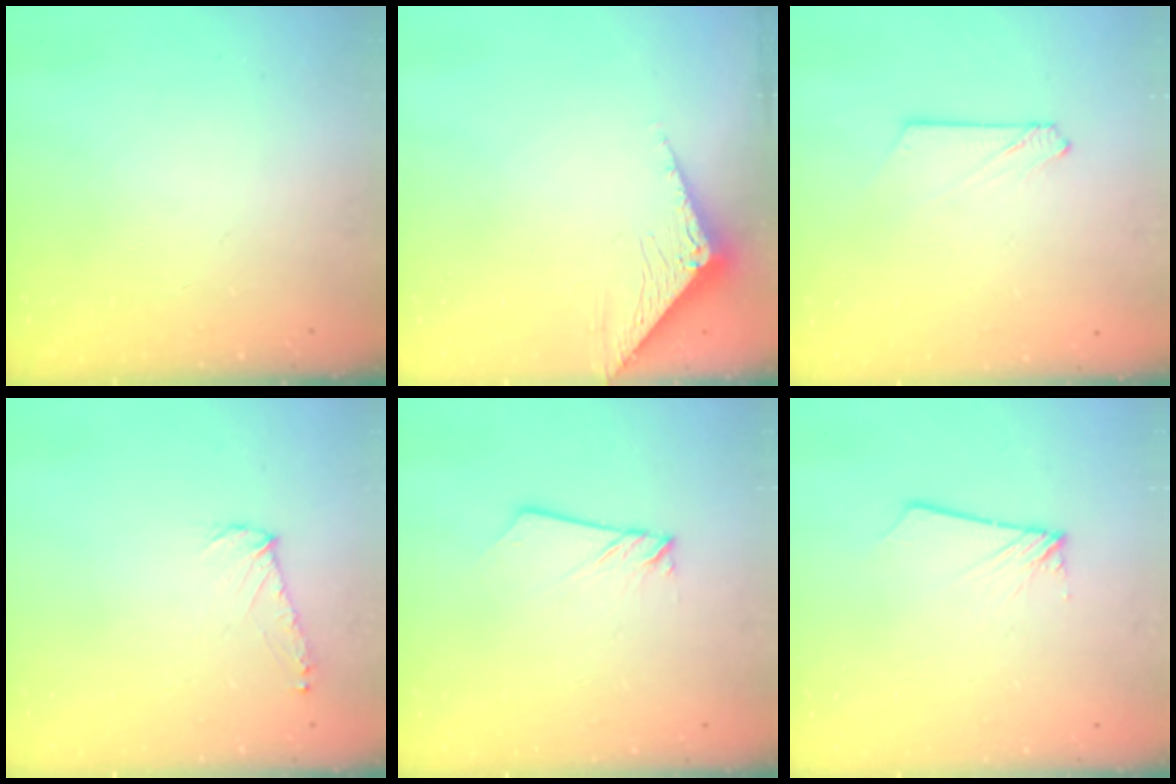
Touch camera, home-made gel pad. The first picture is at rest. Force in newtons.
{"total": 3.3, "press": 3.2, "slide": 0.3}
{"total": 3.0, "press": 3.0, "slide": 0.4}
{"total": 7.3, "press": 7.2, "slide": 0.7}
{"total": 1.9, "press": 1.9, "slide": 0.2}
{"total": 1.9, "press": 1.9, "slide": 0.1}